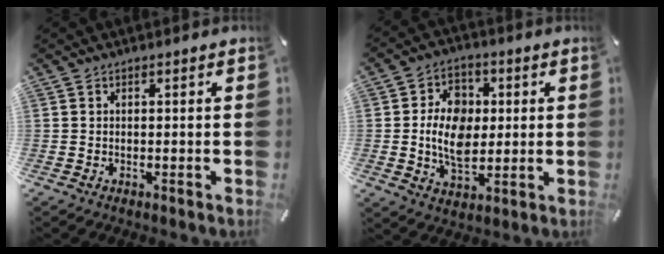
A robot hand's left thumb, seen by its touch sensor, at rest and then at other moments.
{"total": 11.2, "force": [0.1, 8.4, 7.4], "torque": [-0.146, 0.007, 0.000]}